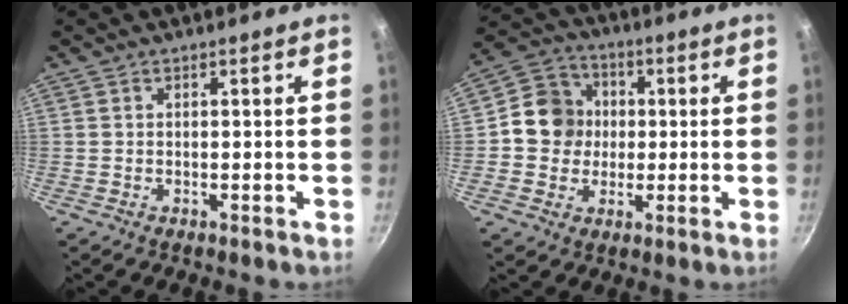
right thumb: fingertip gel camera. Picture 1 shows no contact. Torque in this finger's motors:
{"motor_torque": [1.02, 1.79, 0.72, -0.73, 0.27]}